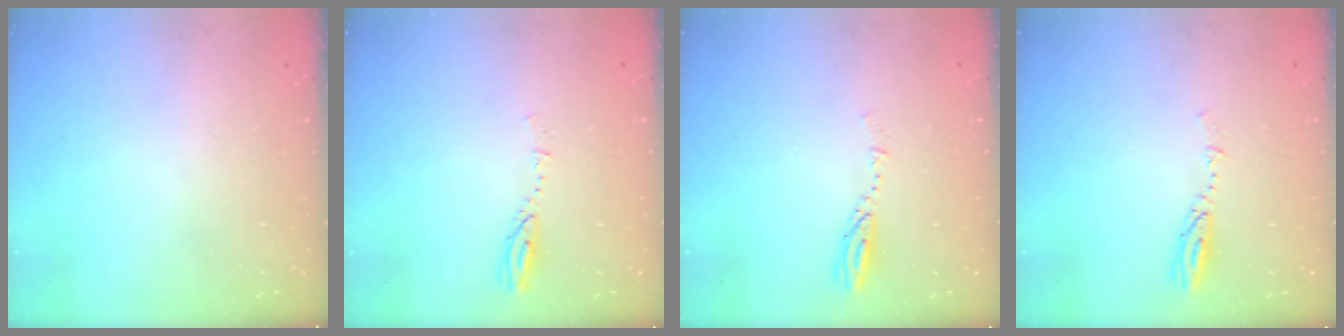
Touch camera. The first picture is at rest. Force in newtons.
{"total": 3.2, "press": 3.2, "slide": 0.3}
{"total": 3.8, "press": 3.8, "slide": 0.1}
{"total": 3.7, "press": 3.7, "slide": 0.4}